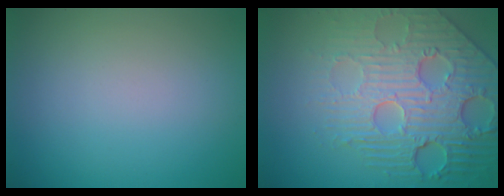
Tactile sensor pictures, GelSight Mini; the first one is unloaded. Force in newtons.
{"total": 8.4, "press": 5.9, "slide": 5.9}